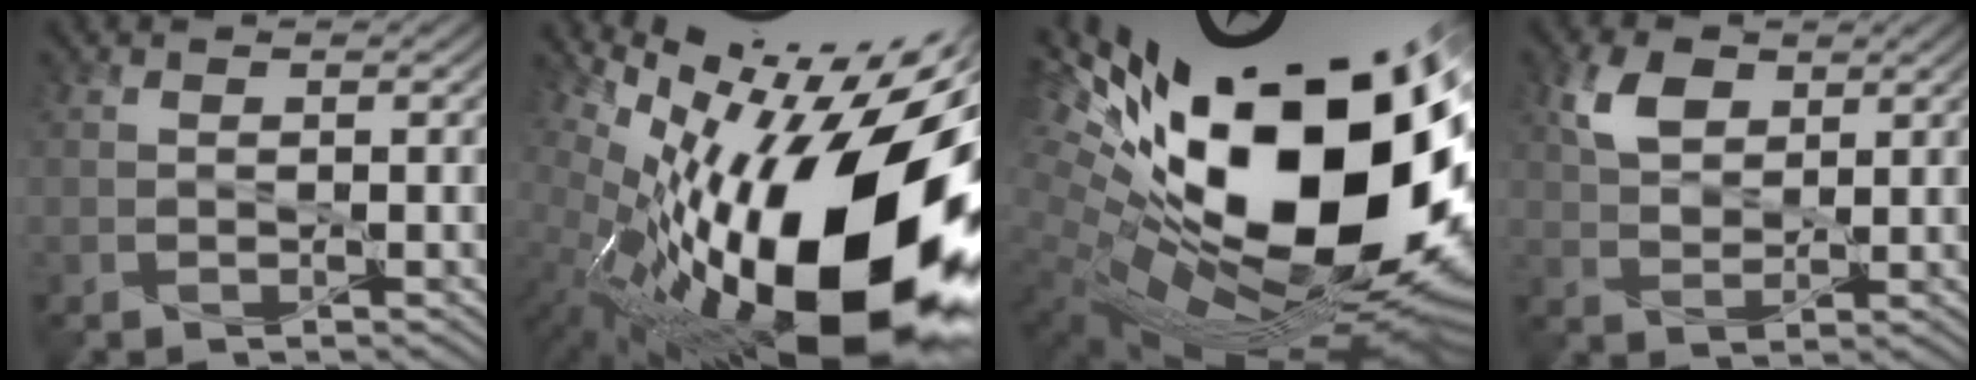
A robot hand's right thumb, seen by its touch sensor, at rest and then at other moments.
{"total": 22.5, "force": [-2.8, 8.7, 20.6], "torque": [-0.346, -0.039, -0.052]}
{"total": 23.3, "force": [3.4, 12.5, 19.4], "torque": [-0.385, -0.051, 0.075]}
{"total": 4.9, "force": [2.3, 3.0, 3.2], "torque": [-0.074, 0.005, 0.046]}